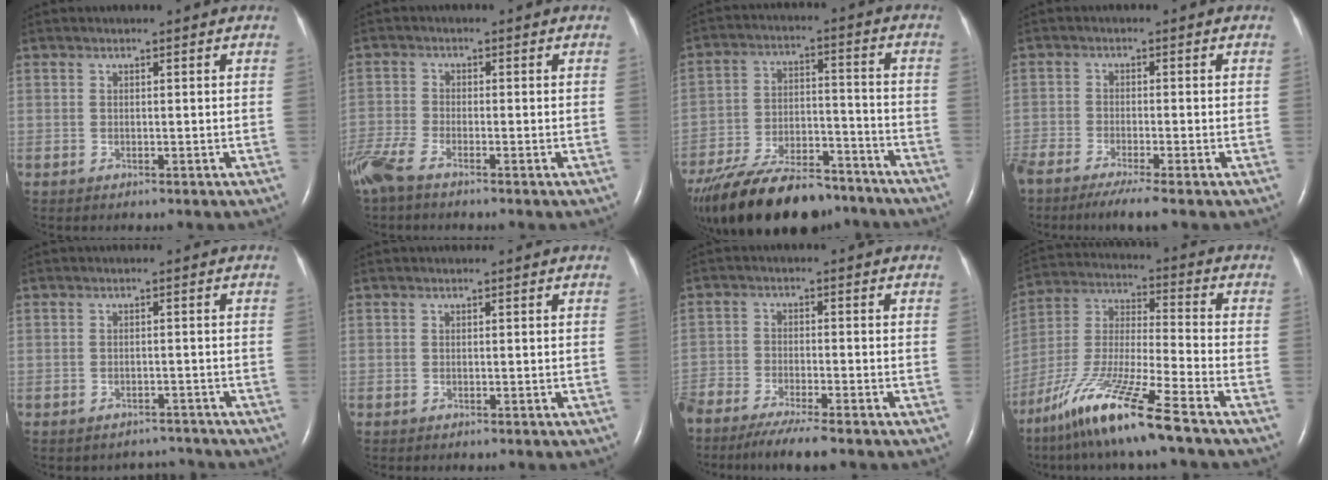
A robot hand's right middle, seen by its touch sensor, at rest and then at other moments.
{"total": 5.7, "force": [-4.5, 1.1, 3.4], "torque": [-0.087, -0.016, -0.095]}
{"total": 22.3, "force": [-18.1, 7.5, 10.6], "torque": [-0.210, -0.016, -0.285]}
{"total": 6.9, "force": [-5.4, 0.2, 4.3], "torque": [-0.070, -0.016, -0.093]}
{"total": 2.5, "force": [-2.3, 0.8, -0.6], "torque": [0.006, 0.005, -0.030]}
{"total": 0.0}
{"total": 9.2, "force": [-7.6, 0.5, 5.1], "torque": [-0.081, -0.022, -0.127]}
{"total": 15.7, "force": [-10.6, -0.2, 11.5], "torque": [-0.251, -0.036, -0.201]}